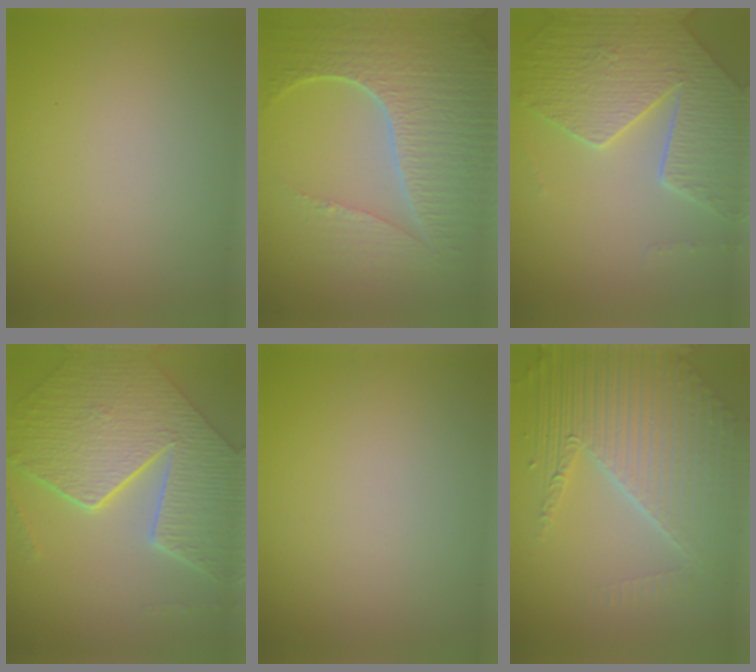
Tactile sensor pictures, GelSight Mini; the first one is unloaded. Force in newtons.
{"total": 7.7, "press": 5.6, "slide": 5.3}
{"total": 7.5, "press": 5.6, "slide": 5.0}
{"total": 9.4, "press": 6.9, "slide": 6.4}
{"total": 0.0}
{"total": 8.4, "press": 5.6, "slide": 6.3}